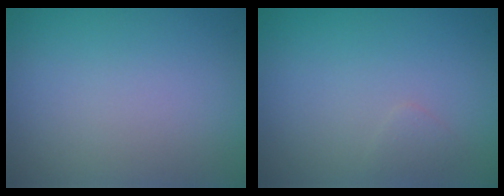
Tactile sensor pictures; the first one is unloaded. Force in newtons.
{"total": 0.7, "press": 0.7, "slide": 0.0}